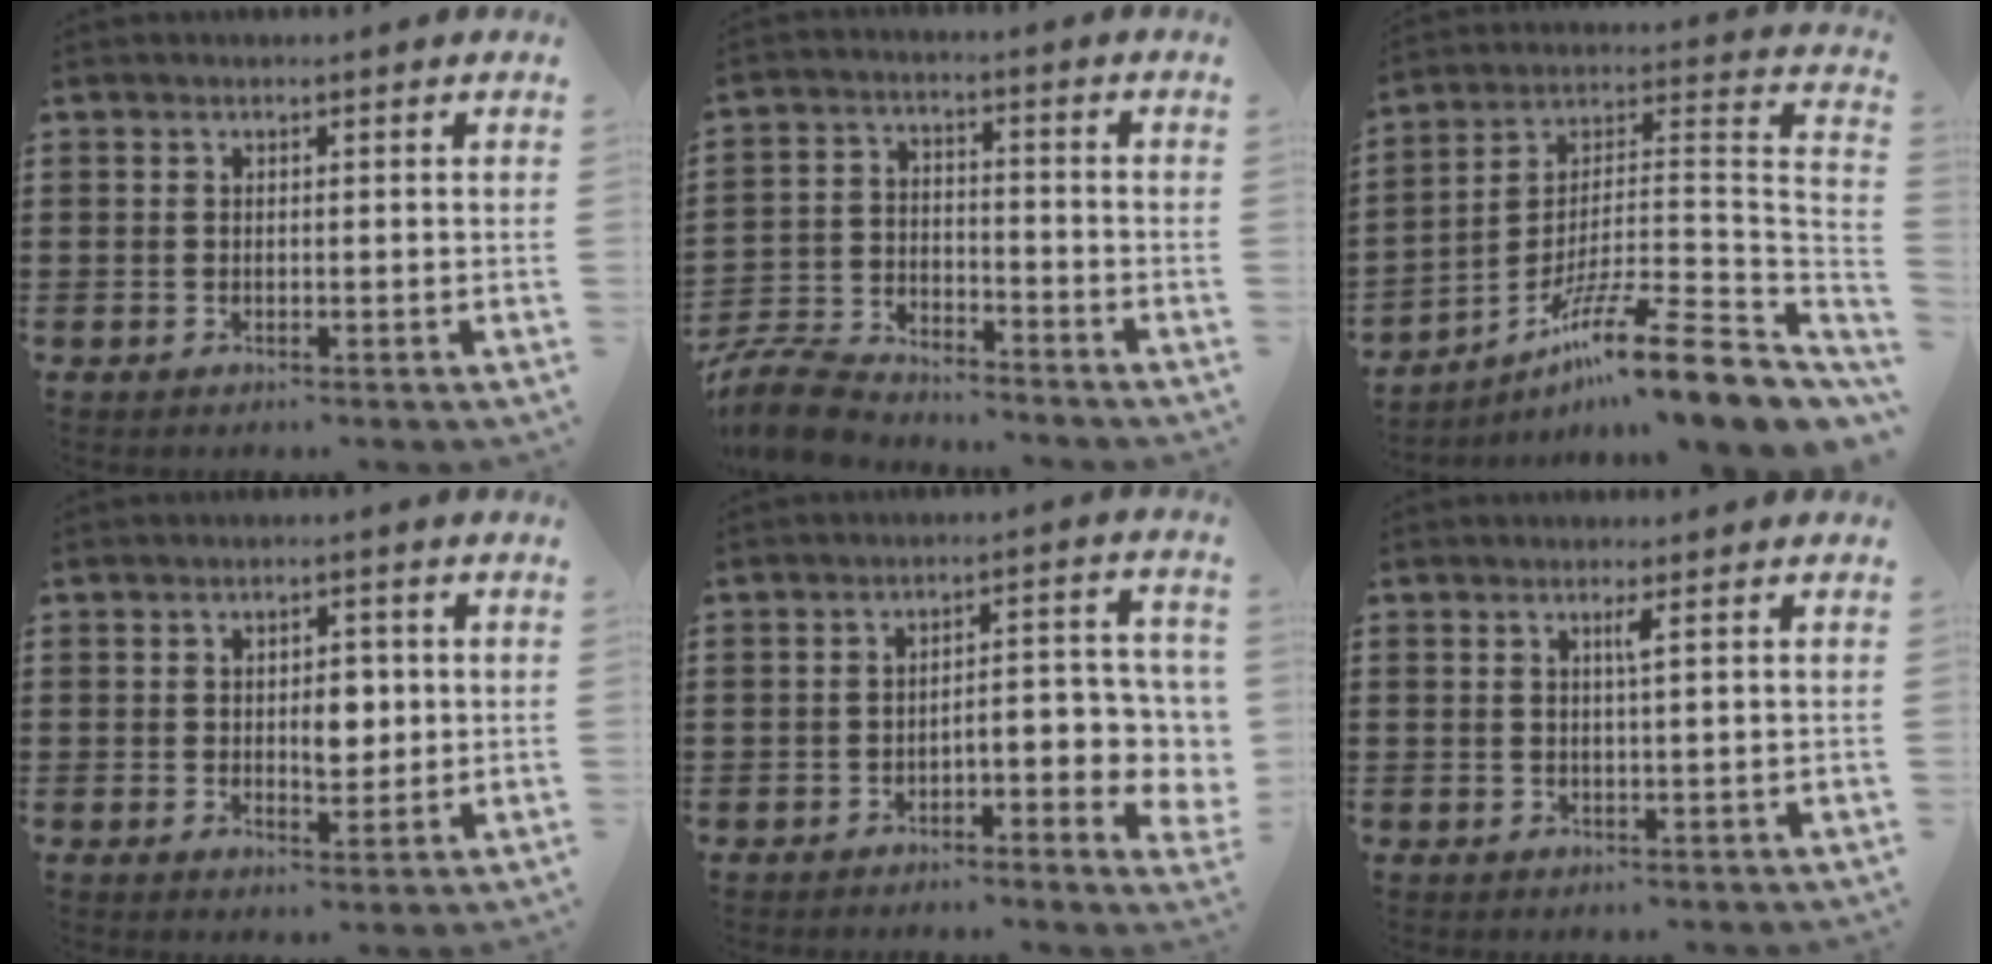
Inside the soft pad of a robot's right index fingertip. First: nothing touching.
{"total": 8.0, "force": [-7.7, 1.4, 1.6], "torque": [-0.047, 0.014, -0.156]}
{"total": 13.7, "force": [-9.6, 1.1, 9.7], "torque": [-0.157, 0.007, -0.178]}
{"total": 4.6, "force": [0.3, 2.7, 3.6], "torque": [-0.051, -0.001, -0.001]}
{"total": 5.0, "force": [-2.1, 1.8, 4.1], "torque": [-0.065, -0.003, -0.042]}
{"total": 1.4, "force": [0.5, -0.4, 1.2], "torque": [-0.022, -0.005, 0.007]}